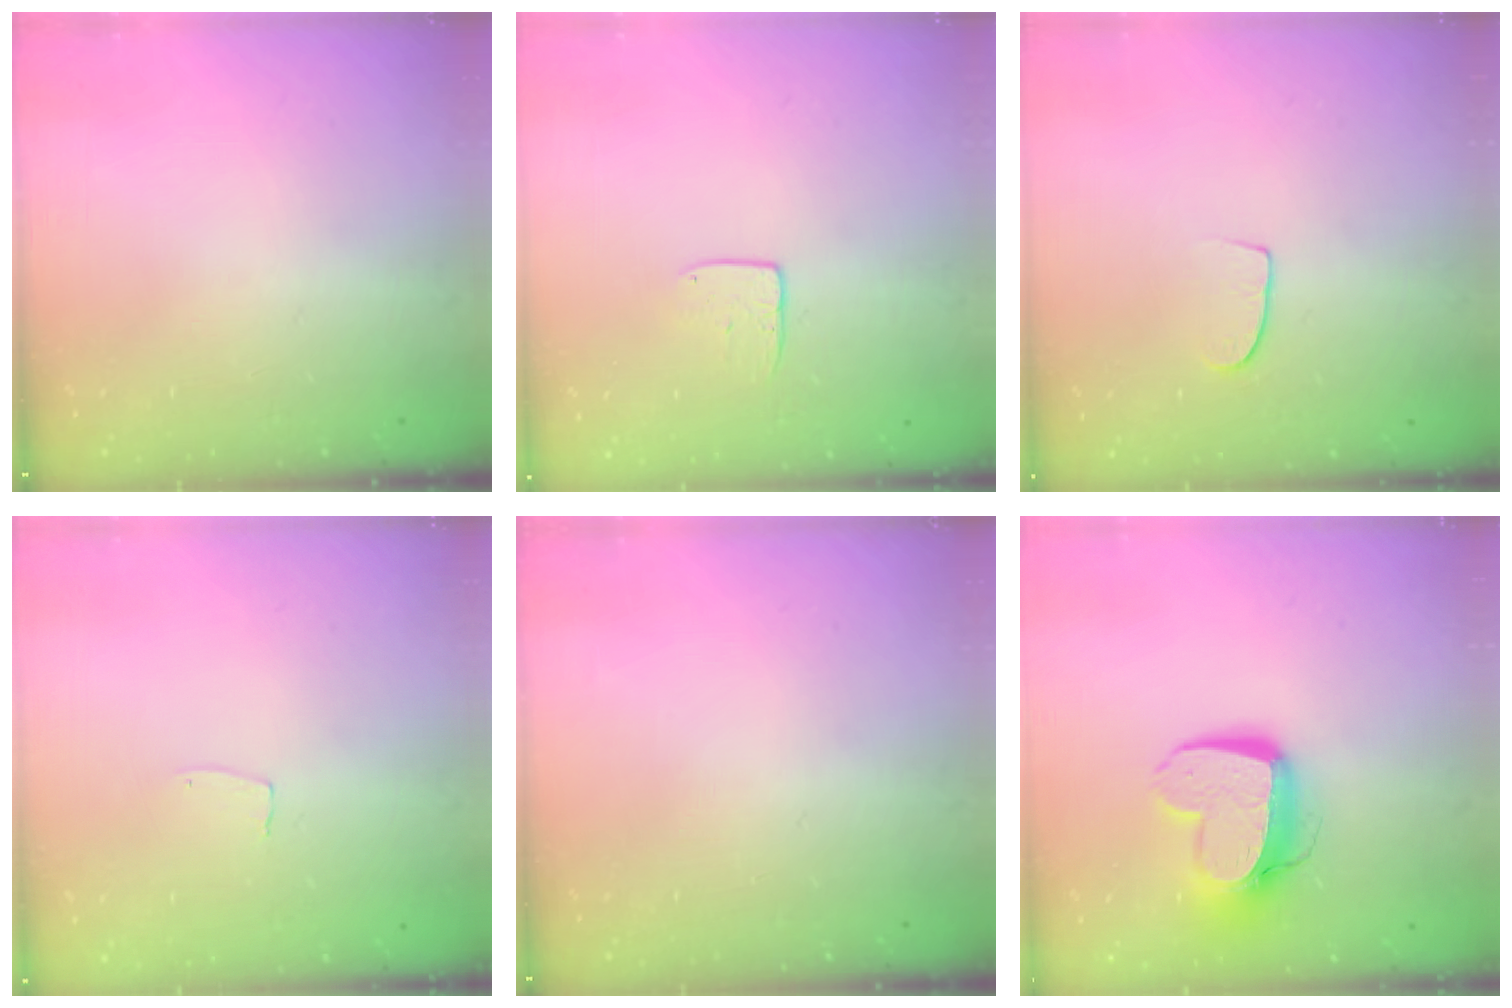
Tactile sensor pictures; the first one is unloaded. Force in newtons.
{"total": 5.8, "press": 5.7, "slide": 0.6}
{"total": 6.8, "press": 6.8, "slide": 0.6}
{"total": 3.0, "press": 3.0, "slide": 0.2}
{"total": 0.0}
{"total": 13.0, "press": 12.9, "slide": 1.4}